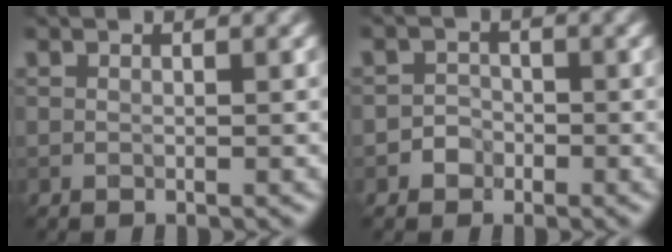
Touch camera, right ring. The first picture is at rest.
{"total": 1.5, "force": [-0.7, 1.3, 0.2], "torque": [0.007, 0.005, -0.013]}